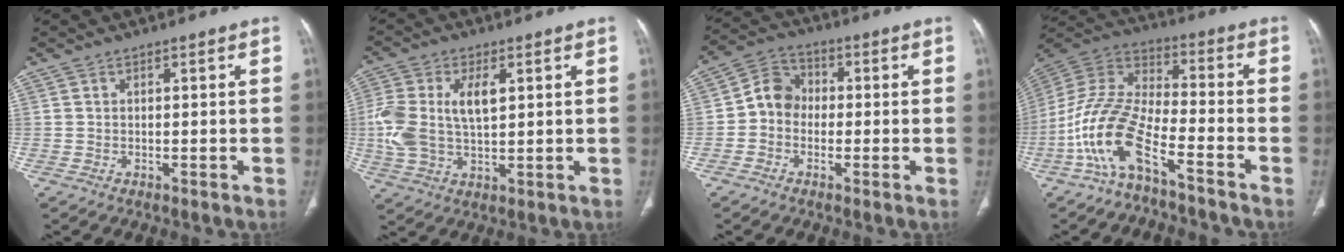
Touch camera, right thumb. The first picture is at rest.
{"total": 11.8, "force": [2.0, 6.3, 9.8], "torque": [-0.215, 0.007, 0.044]}
{"total": 6.5, "force": [-1.0, 5.6, 3.1], "torque": [-0.033, 0.025, -0.035]}
{"total": 14.0, "force": [-8.1, 5.0, 10.3], "torque": [-0.224, 0.074, -0.161]}